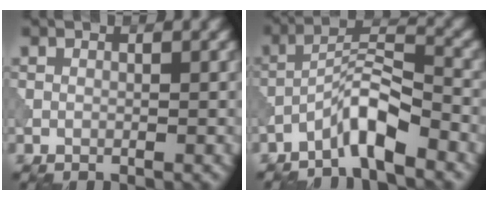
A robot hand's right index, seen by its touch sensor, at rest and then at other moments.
{"total": 4.7, "force": [-3.4, 0.8, 3.2], "torque": [-0.056, 0.016, -0.073]}